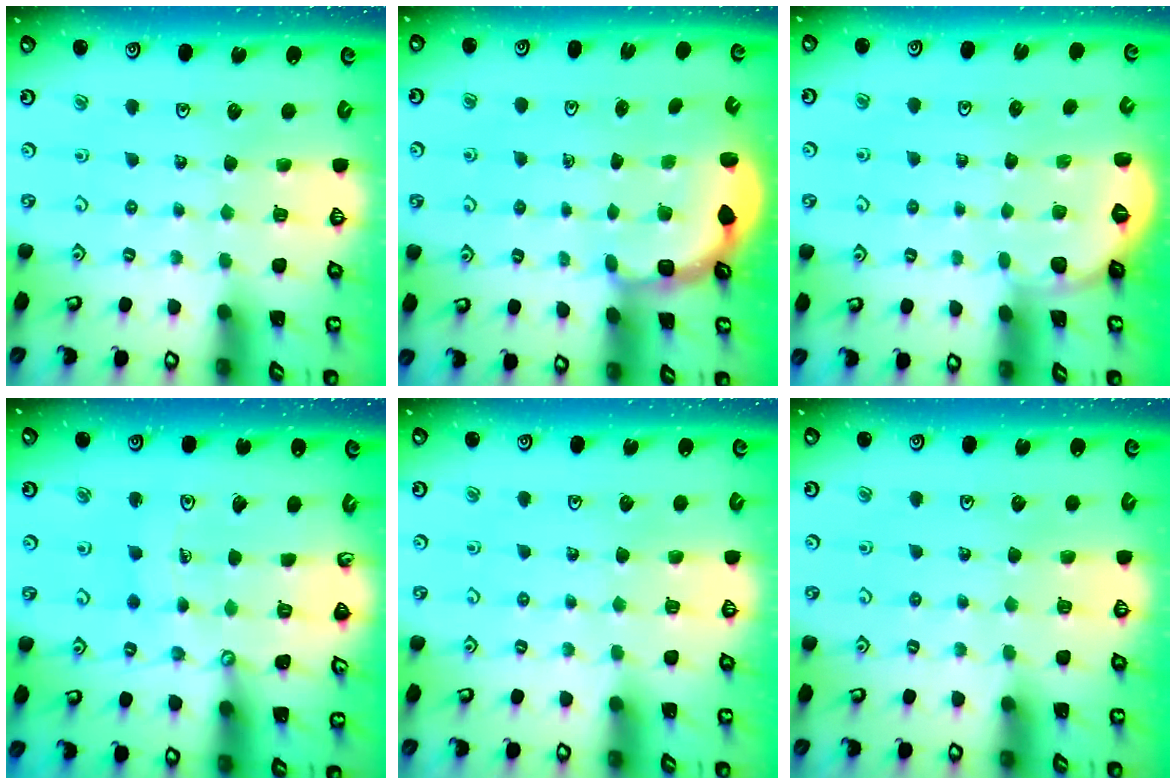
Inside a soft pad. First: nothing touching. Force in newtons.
{"total": 2.7, "press": 2.3, "slide": 1.4}
{"total": 0.0}
{"total": 8.1, "press": 8.1, "slide": 0.5}
{"total": 0.0}
{"total": 0.0}